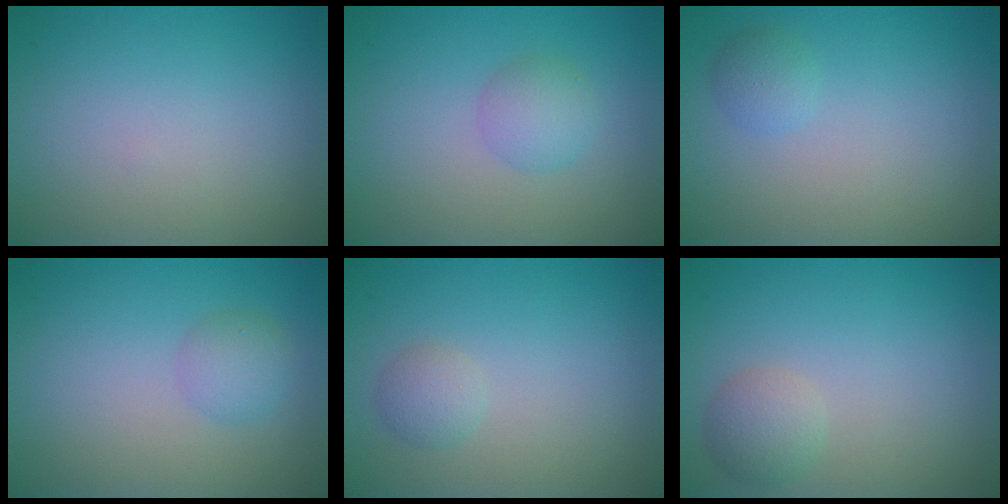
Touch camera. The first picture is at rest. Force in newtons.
{"total": 2.2, "press": 2.2, "slide": 0.1}
{"total": 1.3, "press": 1.3, "slide": 0.1}
{"total": 1.9, "press": 1.9, "slide": 0.0}
{"total": 1.5, "press": 1.5, "slide": 0.0}
{"total": 2.2, "press": 2.2, "slide": 0.1}